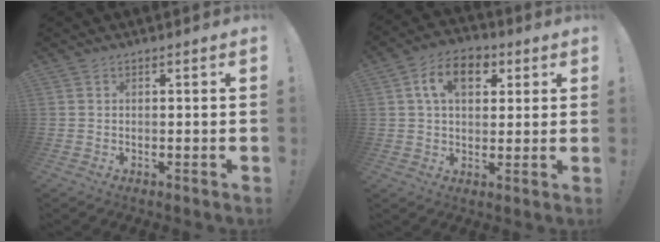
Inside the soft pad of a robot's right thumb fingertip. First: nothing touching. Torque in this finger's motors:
{"motor_torque": [1.09, 2.11, 0.69, -0.51, 0.32]}